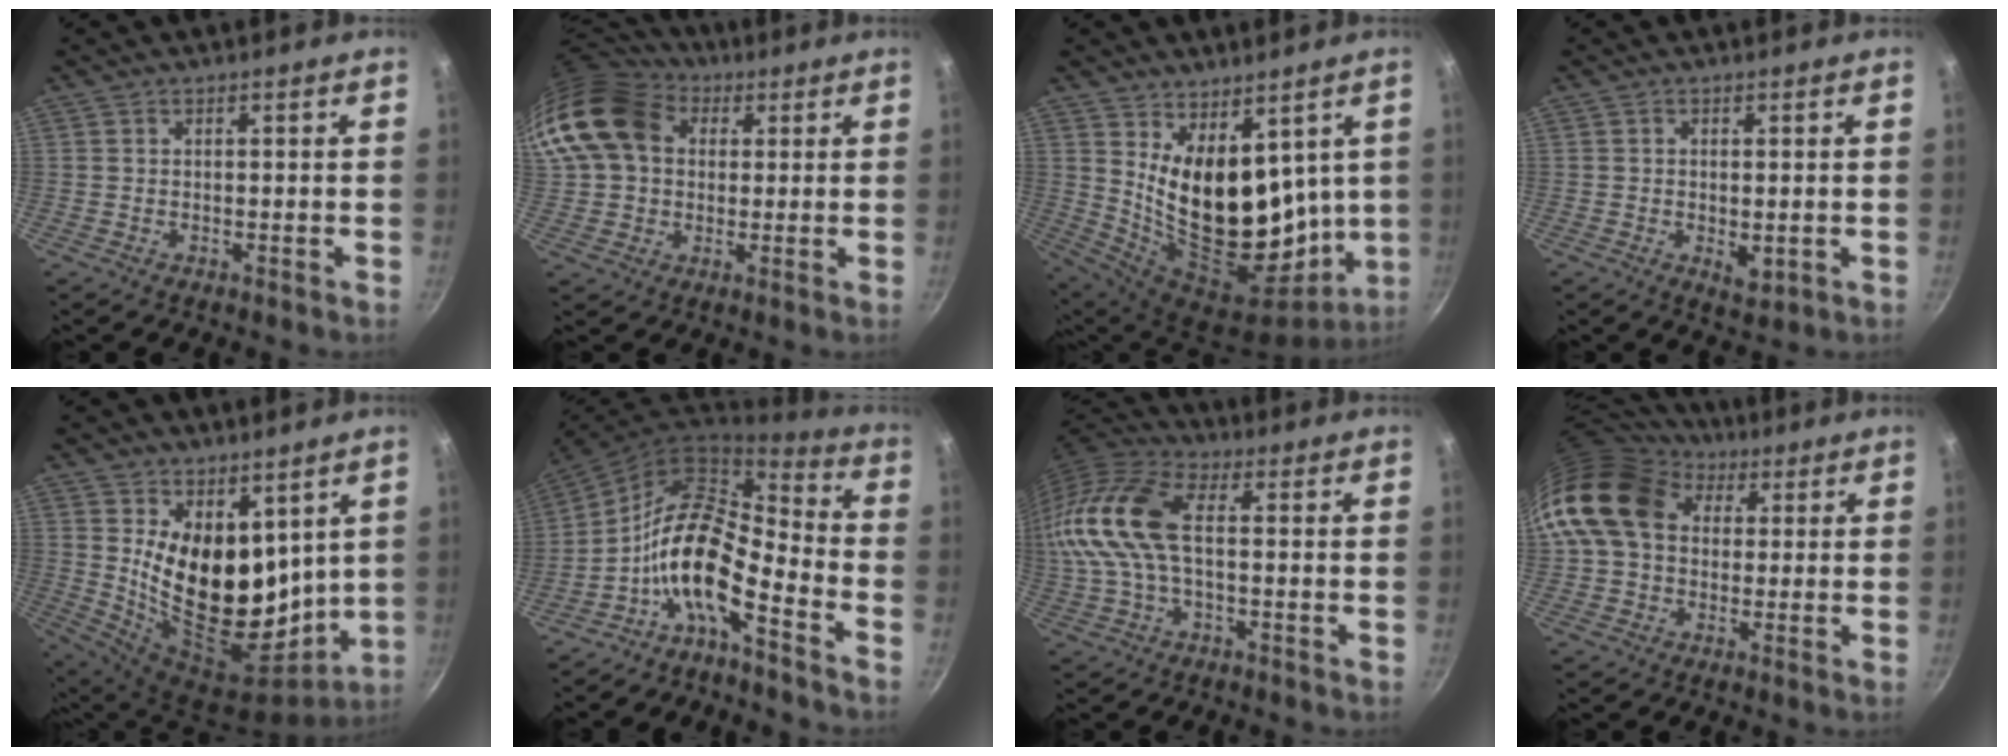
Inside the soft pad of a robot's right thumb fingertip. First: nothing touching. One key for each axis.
{"total": 17.8, "fx": 4.3, "fy": 13.8, "fz": 10.4, "tx": -0.202, "ty": 0.031, "tz": 0.067}
{"total": 20.0, "fx": 5.6, "fy": 11.5, "fz": 15.4, "tx": -0.213, "ty": -0.081, "tz": 0.122}
{"total": 3.2, "fx": -0.6, "fy": 1.7, "fz": 2.7, "tx": -0.045, "ty": -0.008, "tz": -0.007}
{"total": 19.1, "fx": 5.8, "fy": 11.8, "fz": 13.8, "tx": -0.193, "ty": -0.079, "tz": 0.122}
{"total": 13.9, "fx": -6.6, "fy": 5.7, "fz": 10.8, "tx": -0.193, "ty": 0.086, "tz": -0.144}
{"total": 14.5, "fx": 0.8, "fy": 7.3, "fz": 12.5, "tx": -0.263, "ty": 0.026, "tz": -0.003}
{"total": 14.9, "fx": 3.8, "fy": 11.5, "fz": 8.6, "tx": -0.134, "ty": 0.022, "tz": 0.051}